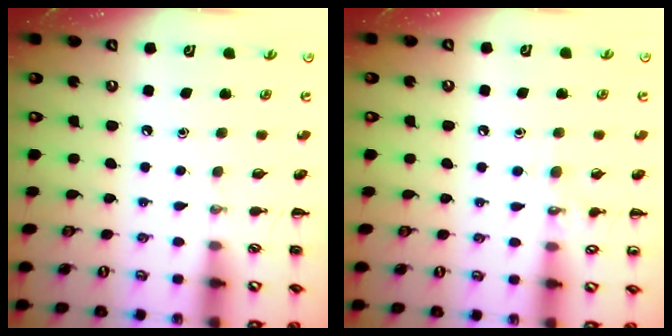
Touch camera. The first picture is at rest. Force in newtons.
{"total": 6.4, "press": 6.2, "slide": 1.6}